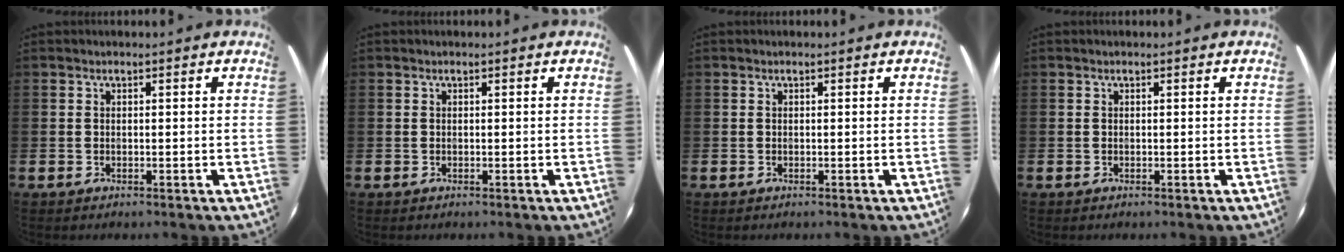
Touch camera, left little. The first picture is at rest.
{"total": 0.0}
{"total": 0.0}
{"total": 0.0}